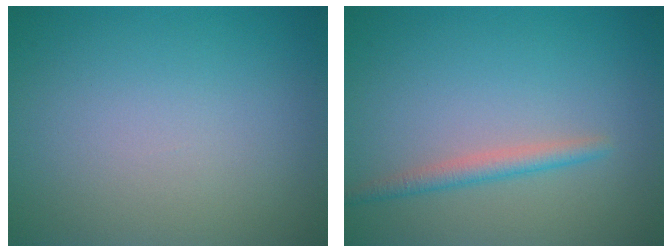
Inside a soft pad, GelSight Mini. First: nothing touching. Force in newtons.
{"total": 1.9, "press": 1.9, "slide": 0.0}